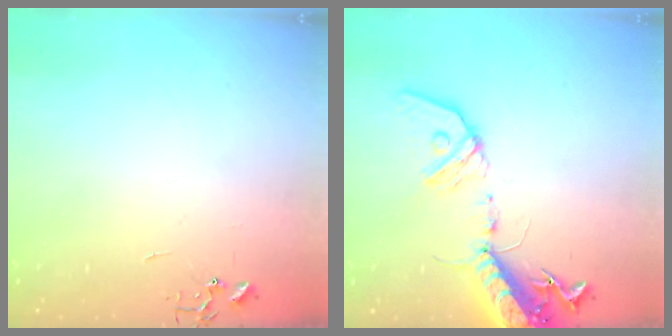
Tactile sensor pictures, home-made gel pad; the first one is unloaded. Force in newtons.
{"total": 18.2, "press": 17.7, "slide": 4.0}